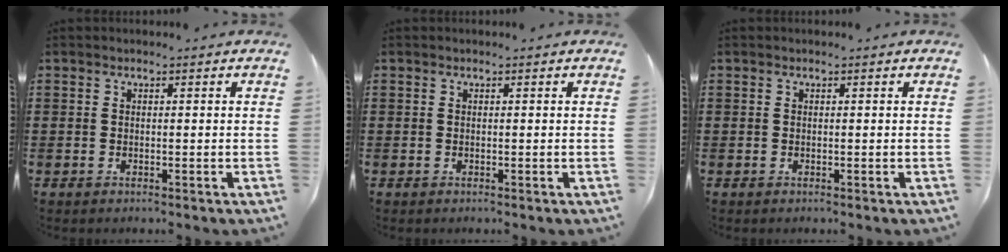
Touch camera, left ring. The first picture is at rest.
{"total": 0.0}
{"total": 0.0}